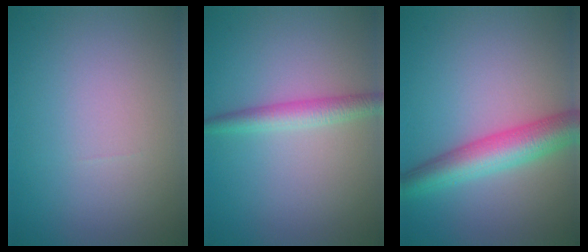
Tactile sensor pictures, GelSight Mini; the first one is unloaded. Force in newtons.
{"total": 2.4, "press": 2.4, "slide": 0.0}
{"total": 5.7, "press": 5.7, "slide": 0.2}